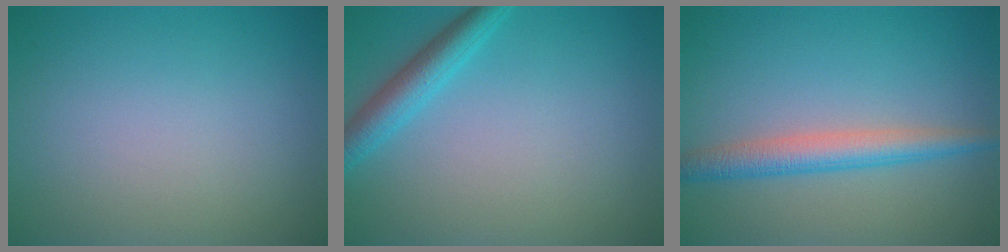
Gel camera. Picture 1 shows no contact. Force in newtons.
{"total": 3.0, "press": 3.0, "slide": 0.1}
{"total": 3.4, "press": 3.4, "slide": 0.1}